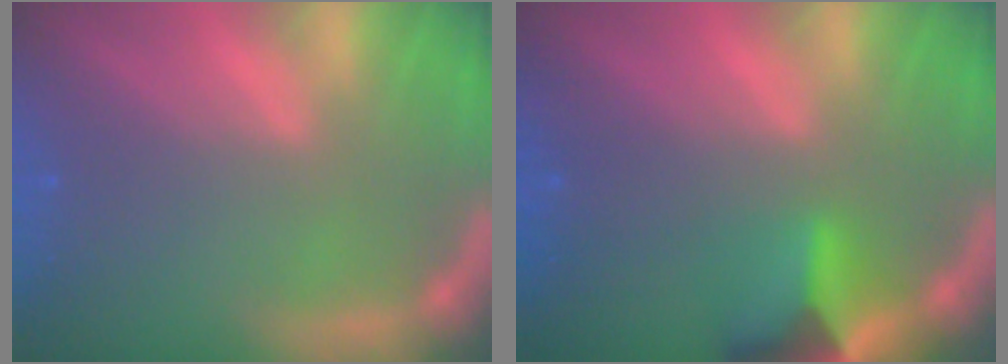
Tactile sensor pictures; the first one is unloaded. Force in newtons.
{"total": 4.9}